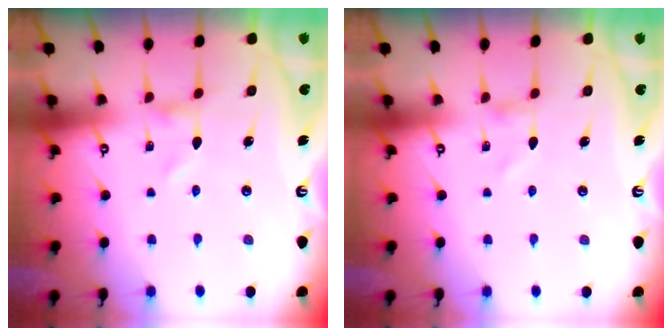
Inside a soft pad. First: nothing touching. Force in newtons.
{"total": 0.9, "press": 0.9, "slide": 0.1}